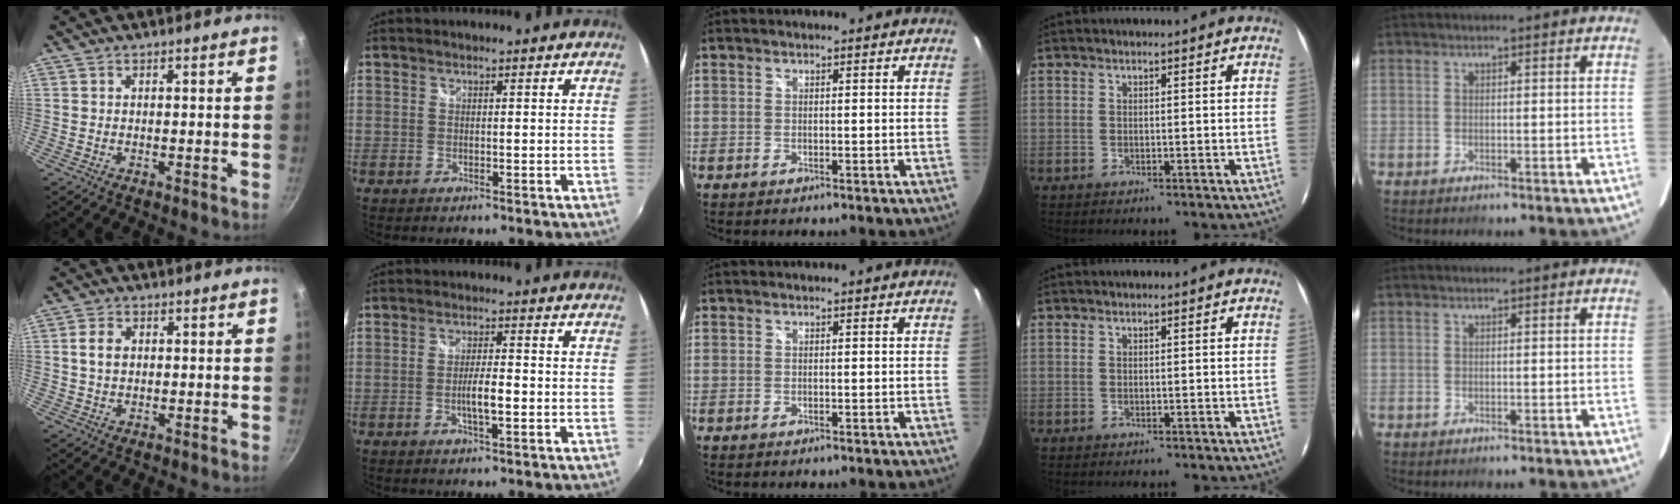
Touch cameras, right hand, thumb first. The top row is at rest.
{"thumb": {"total": 3.6, "force": [0.5, 2.7, 2.4], "torque": [-0.038, 0.007, 0.007]}, "index": {"total": 3.8, "force": [-1.1, 0.5, 3.6], "torque": [-0.067, 0.001, -0.018]}}